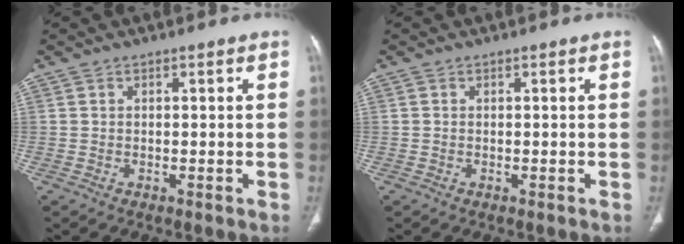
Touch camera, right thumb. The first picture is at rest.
{"total": 0.0}